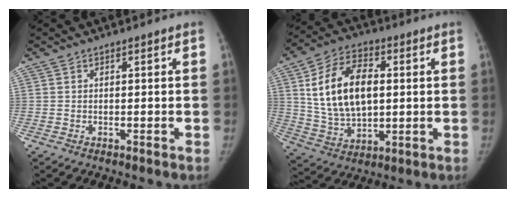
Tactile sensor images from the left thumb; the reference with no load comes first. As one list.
[{"total": 17.0, "force": [2.9, 10.4, 13.2], "torque": [-0.215, 0.001, 0.057]}]